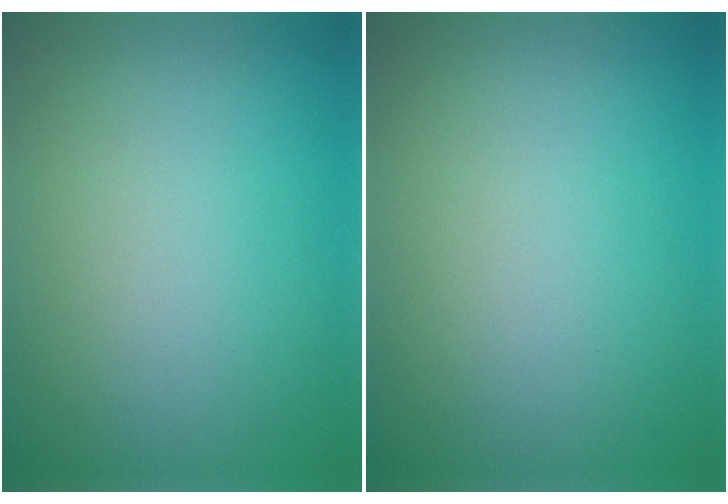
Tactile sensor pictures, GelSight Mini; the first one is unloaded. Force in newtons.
{"total": 0.0}